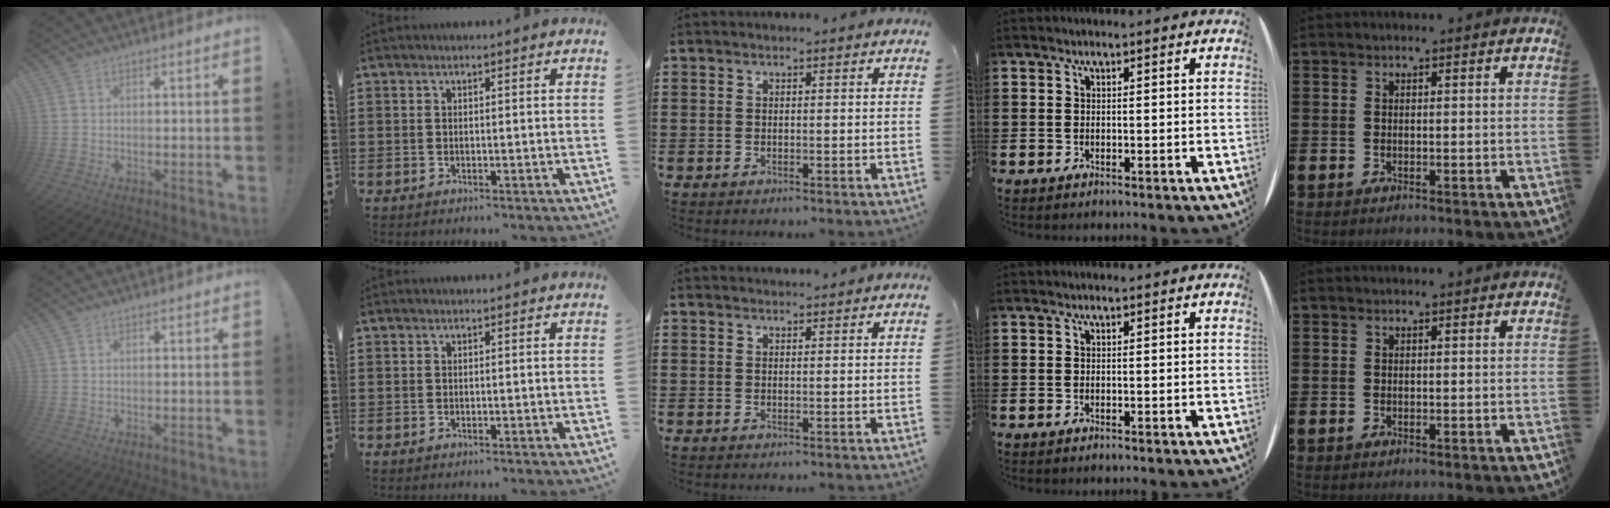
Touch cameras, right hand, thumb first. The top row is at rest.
{"middle": {"total": 1.0, "force": [1.0, 0.1, 0.0], "torque": [0.006, -0.004, 0.018]}}